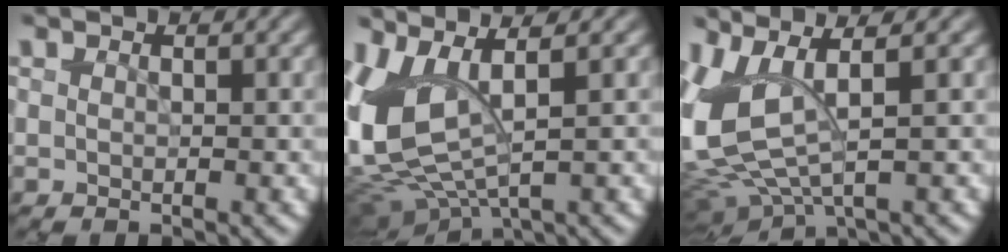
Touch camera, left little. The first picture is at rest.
{"total": 7.9, "force": [1.2, 4.0, 6.7], "torque": [-0.166, -0.008, 0.026]}
{"total": 7.3, "force": [1.3, 3.1, 6.5], "torque": [-0.164, -0.004, 0.029]}